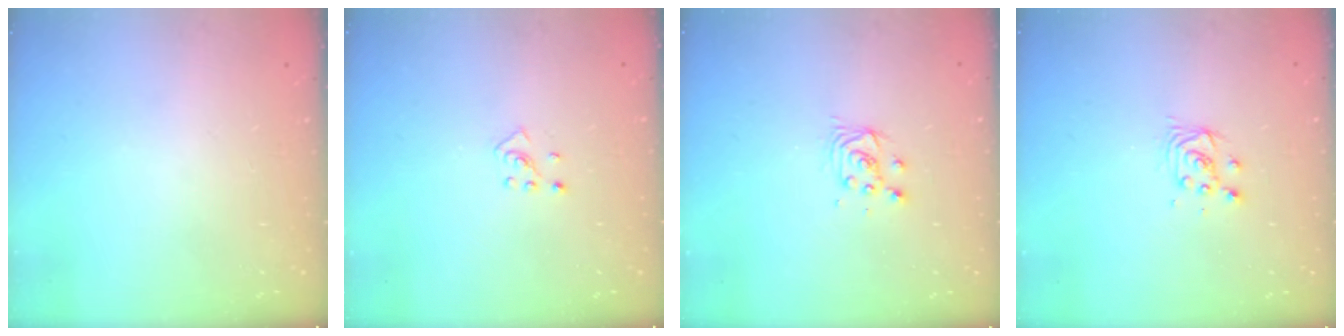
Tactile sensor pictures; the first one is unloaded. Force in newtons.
{"total": 2.7, "press": 2.6, "slide": 0.9}
{"total": 3.8, "press": 3.7, "slide": 0.5}
{"total": 3.8, "press": 3.7, "slide": 0.5}